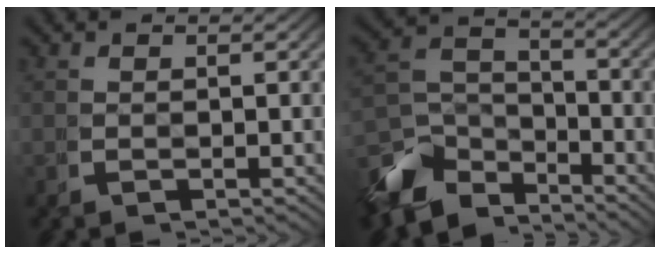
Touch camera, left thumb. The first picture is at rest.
{"total": 8.9, "force": [-4.6, 5.7, 5.0], "torque": [-0.086, -0.030, -0.075]}